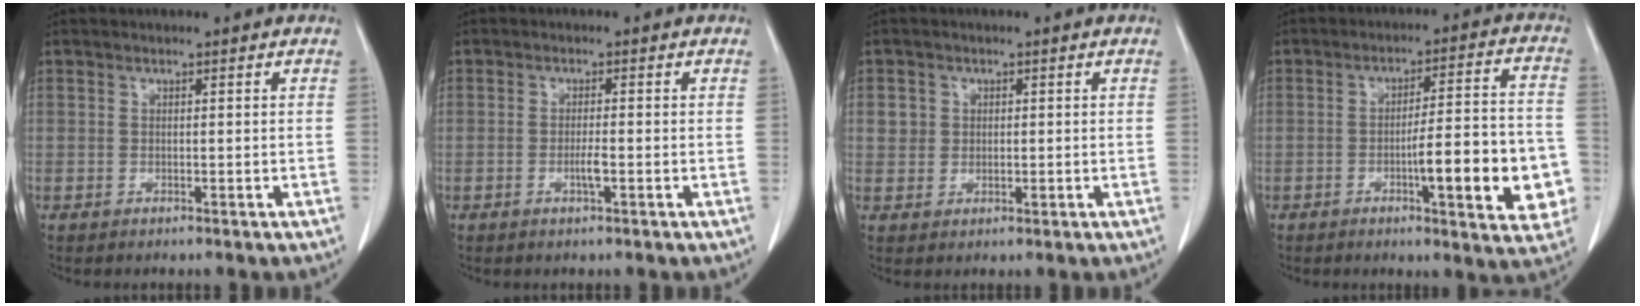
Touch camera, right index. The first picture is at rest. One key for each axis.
{"total": 0.0}
{"total": 2.7, "fx": 0.8, "fy": 2.6, "fz": 0.6, "tx": -0.008, "ty": 0.001, "tz": 0.014}
{"total": 14.0, "fx": -3.9, "fy": 2.6, "fz": 13.2, "tx": -0.166, "ty": 0.016, "tz": -0.048}